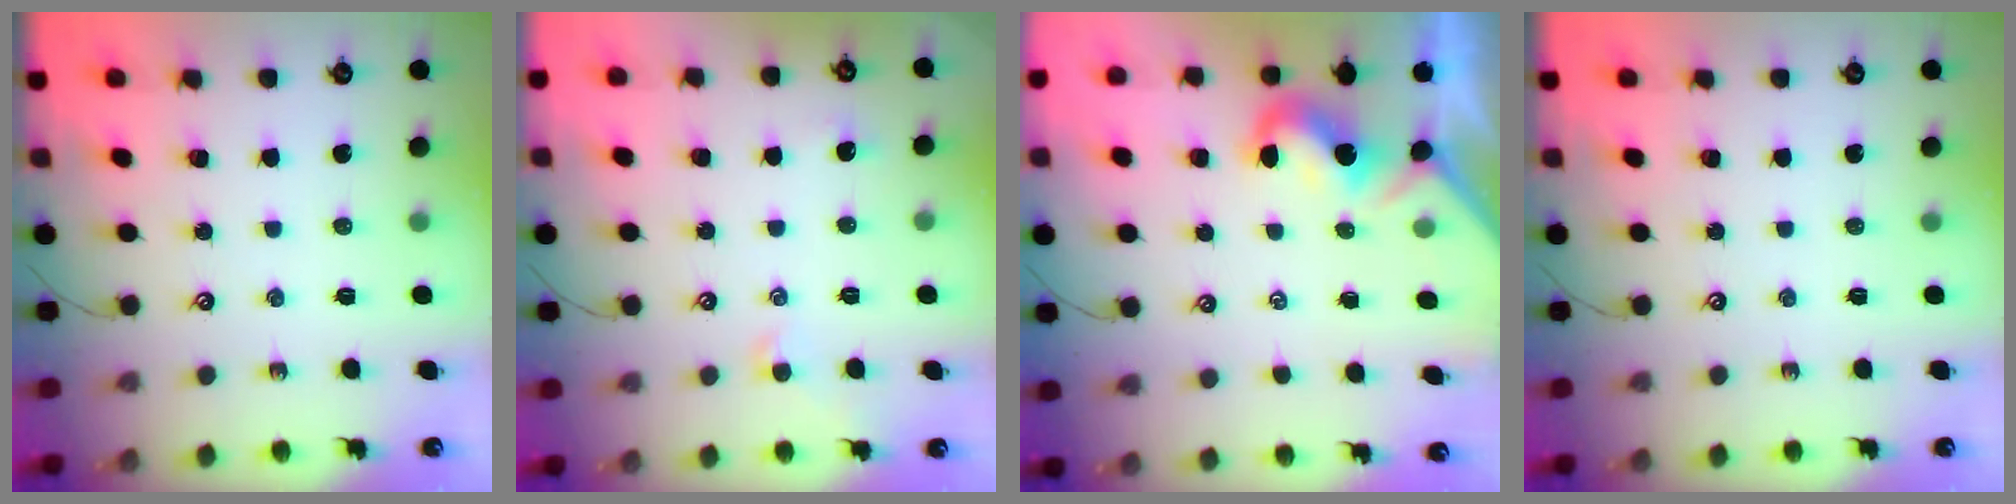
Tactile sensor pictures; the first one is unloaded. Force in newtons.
{"total": 0.8, "press": 0.5, "slide": 0.5}
{"total": 2.0, "press": 1.9, "slide": 0.6}
{"total": 0.0}